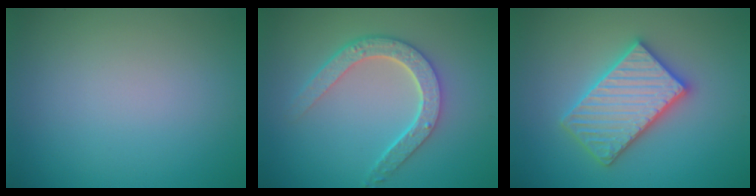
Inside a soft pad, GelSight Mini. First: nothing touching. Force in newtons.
{"total": 4.6, "press": 3.5, "slide": 2.9}
{"total": 5.5, "press": 5.5, "slide": 0.8}